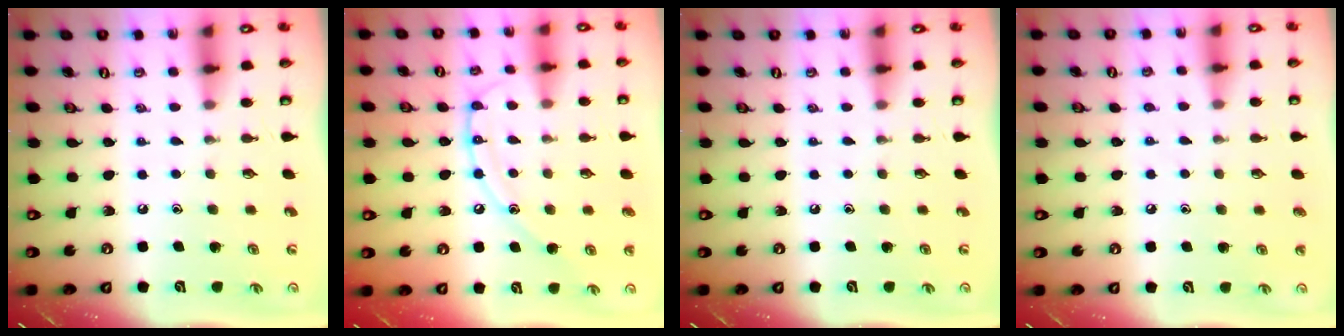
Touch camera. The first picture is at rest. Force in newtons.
{"total": 12.0, "press": 12.0, "slide": 0.9}
{"total": 0.0}
{"total": 5.2, "press": 5.1, "slide": 0.6}